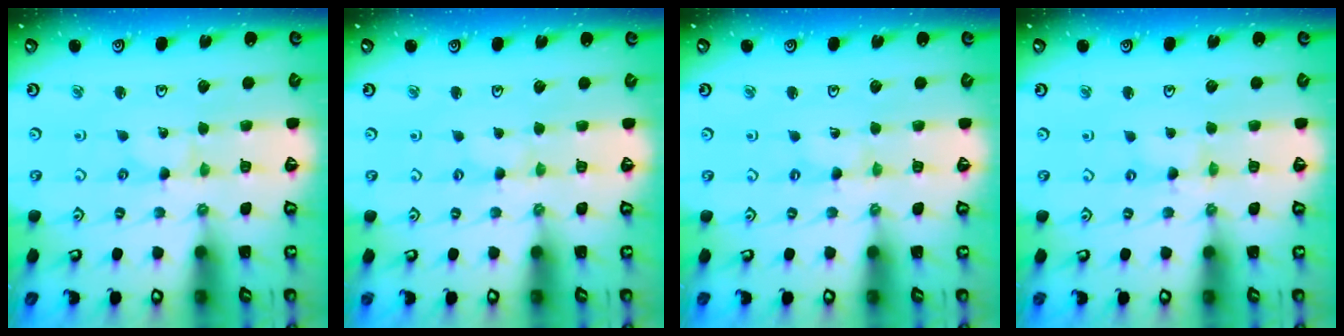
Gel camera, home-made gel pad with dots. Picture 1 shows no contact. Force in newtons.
{"total": 0.8, "press": 0.7, "slide": 0.3}
{"total": 0.0}
{"total": 0.8, "press": 0.8, "slide": 0.2}